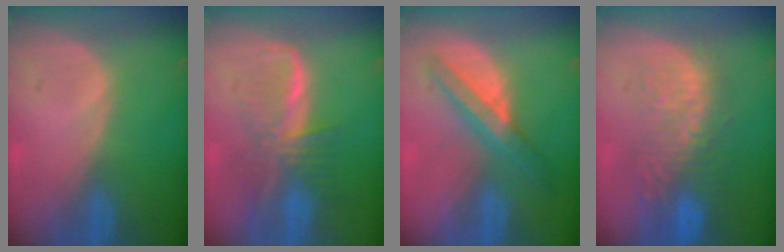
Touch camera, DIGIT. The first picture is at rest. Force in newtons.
{"total": 8.1, "press": 7.0, "slide": 4.2}
{"total": 7.1, "press": 6.0, "slide": 3.7}
{"total": 10.5, "press": 9.2, "slide": 5.1}